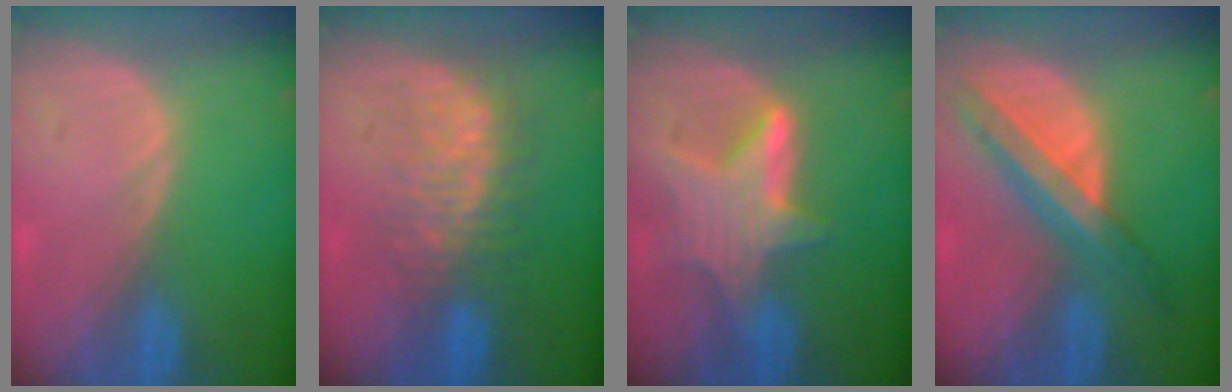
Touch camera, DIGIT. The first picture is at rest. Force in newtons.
{"total": 7.8, "press": 7.6, "slide": 2.0}
{"total": 6.8, "press": 6.6, "slide": 1.6}
{"total": 8.3, "press": 7.1, "slide": 4.4}